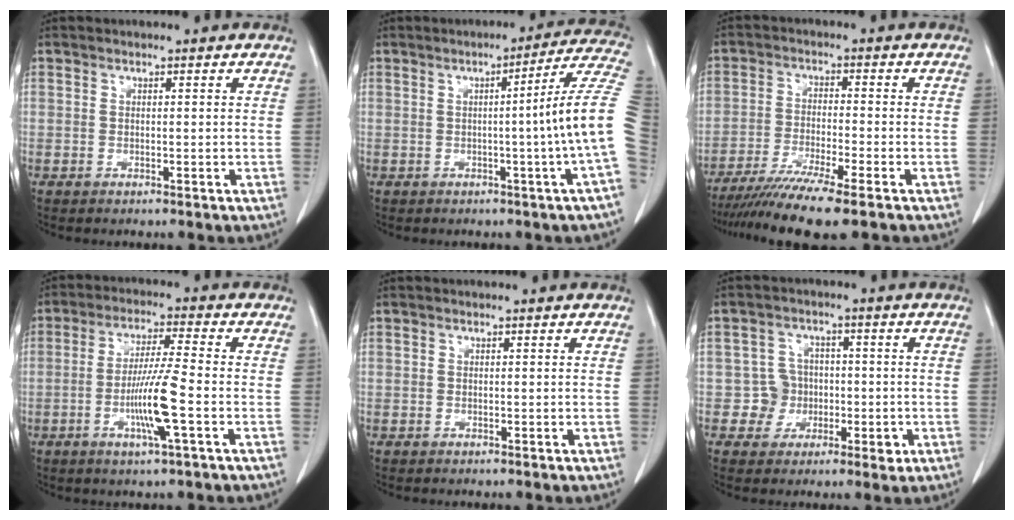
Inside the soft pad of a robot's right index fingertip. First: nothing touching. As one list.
[{"total": 10.9, "force": [-1.1, -2.6, 10.6], "torque": [-0.121, 0.006, -0.021]}, {"total": 10.5, "force": [-8.2, -0.6, 6.4], "torque": [-0.106, -0.027, -0.135]}, {"total": 8.9, "force": [-2.6, -0.5, 8.5], "torque": [-0.164, -0.010, -0.051]}, {"total": 0.0}, {"total": 5.2, "force": [-0.9, 5.0, 0.8], "torque": [0.006, 0.017, -0.010]}]